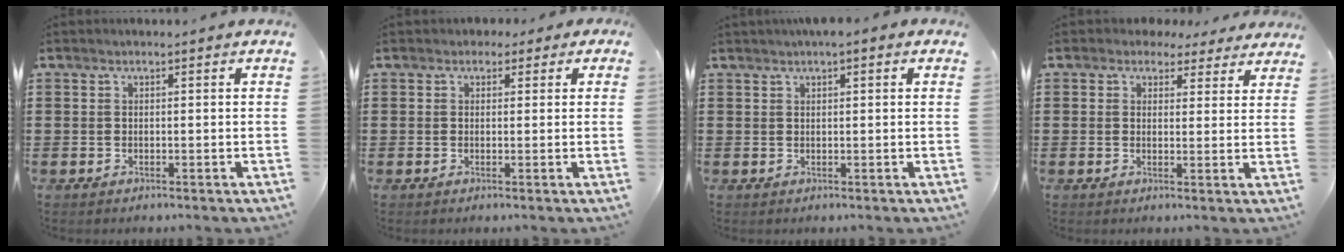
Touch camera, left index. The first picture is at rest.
{"total": 1.4, "force": [0.5, 1.2, 0.5], "torque": [-0.006, 0.005, 0.006]}
{"total": 1.3, "force": [0.9, 0.4, 0.9], "torque": [-0.019, 0.004, 0.015]}
{"total": 3.1, "force": [2.6, 1.6, 0.6], "torque": [-0.015, 0.000, 0.046]}